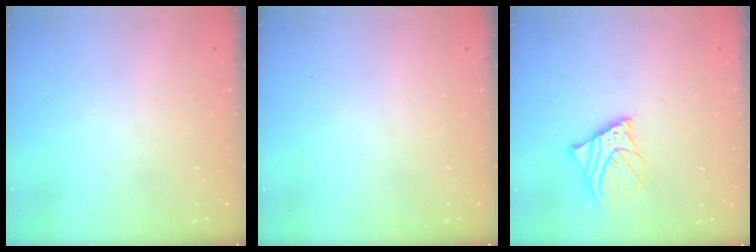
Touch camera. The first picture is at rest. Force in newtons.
{"total": 0.0}
{"total": 9.4, "press": 9.3, "slide": 1.4}